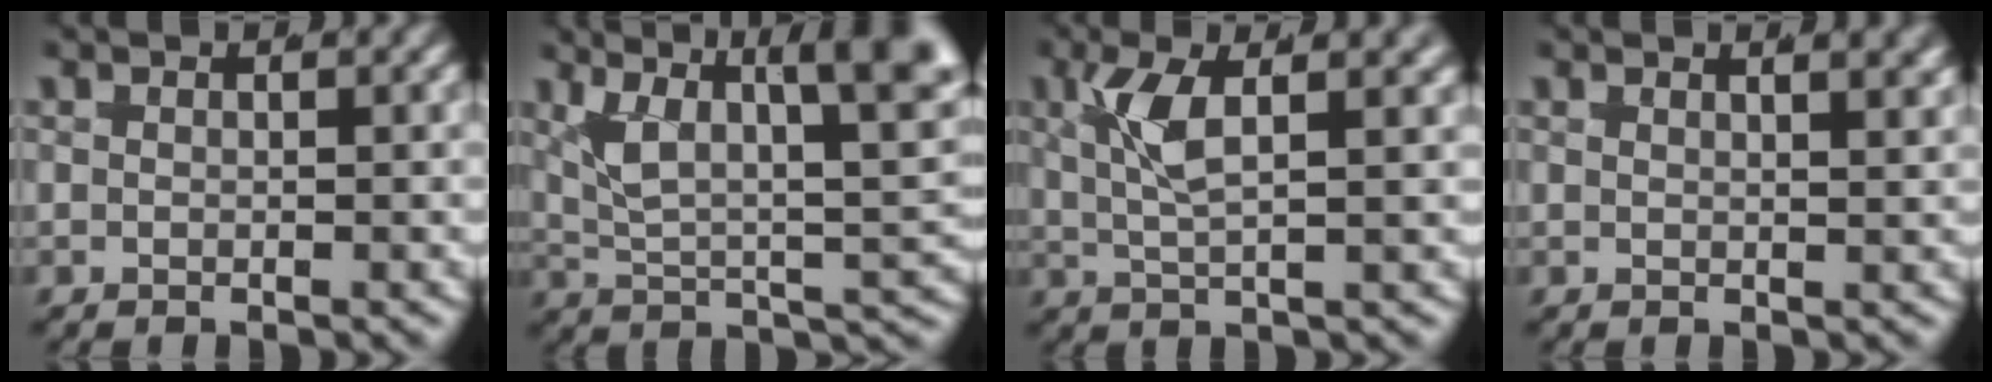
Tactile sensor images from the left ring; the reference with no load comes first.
{"total": 12.2, "force": [2.8, 7.0, 9.5], "torque": [-0.139, -0.007, 0.032]}
{"total": 3.8, "force": [0.8, 1.0, 3.5], "torque": [-0.083, -0.003, 0.016]}
{"total": 2.7, "force": [1.9, 0.9, 1.7], "torque": [-0.014, 0.009, 0.021]}